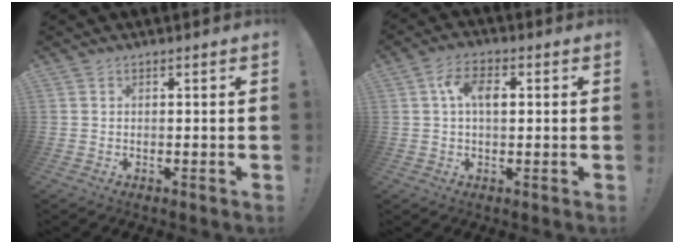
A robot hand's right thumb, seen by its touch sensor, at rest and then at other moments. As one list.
[{"total": 6.6, "force": [1.3, 3.6, 5.4], "torque": [-0.096, 0.013, 0.023]}]